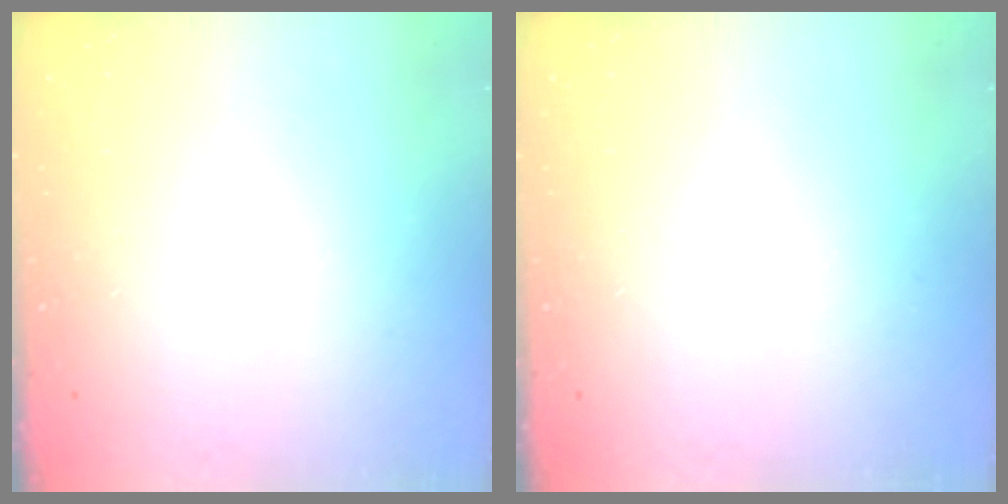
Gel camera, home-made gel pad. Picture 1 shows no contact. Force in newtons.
{"total": 0.0}